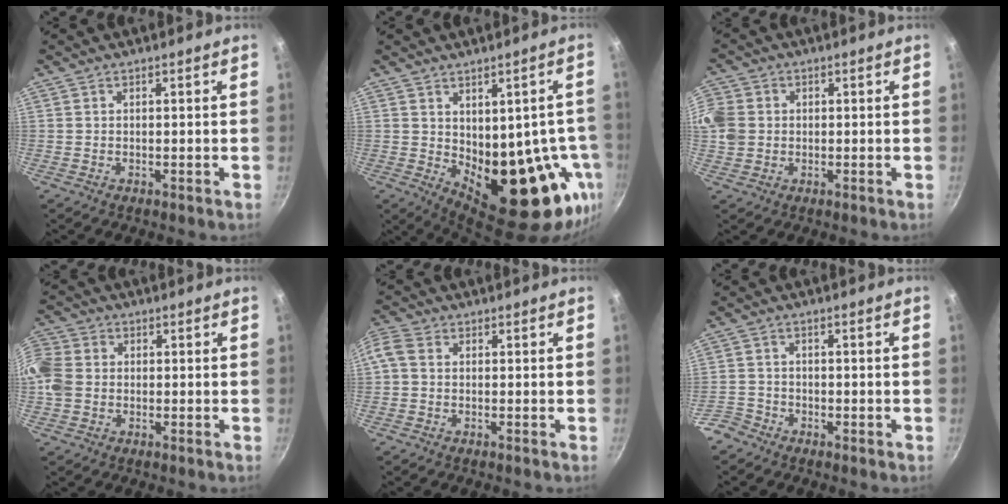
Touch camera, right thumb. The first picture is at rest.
{"total": 18.1, "force": [-2.7, 10.0, 14.8], "torque": [-0.143, -0.018, -0.011]}
{"total": 8.6, "force": [0.5, 7.8, 3.7], "torque": [-0.078, 0.007, -0.001]}
{"total": 10.5, "force": [-0.3, 8.9, 5.5], "torque": [-0.116, 0.021, -0.021]}
{"total": 4.3, "force": [0.0, 3.4, 2.6], "torque": [-0.062, 0.014, -0.013]}
{"total": 3.7, "force": [-2.7, 2.5, 0.5], "torque": [-0.004, 0.031, -0.055]}